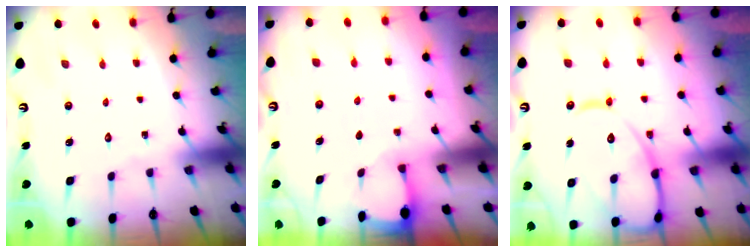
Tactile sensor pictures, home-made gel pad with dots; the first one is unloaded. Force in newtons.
{"total": 1.6, "press": 1.5, "slide": 0.3}
{"total": 15.7, "press": 15.7, "slide": 1.4}